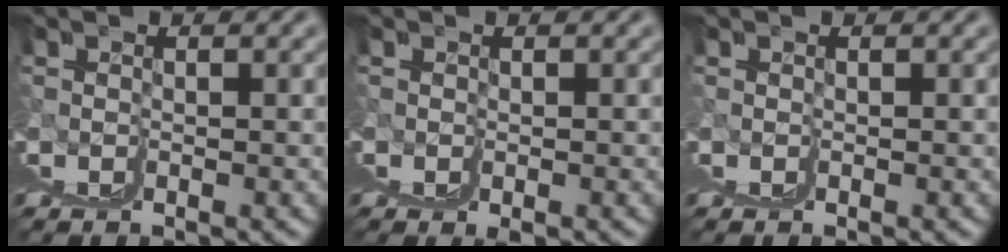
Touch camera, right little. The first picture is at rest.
{"total": 0.9, "force": [-0.1, 0.7, 0.5], "torque": [-0.011, -0.001, 0.000]}
{"total": 1.2, "force": [0.3, -0.9, -0.8], "torque": [0.018, 0.003, 0.003]}